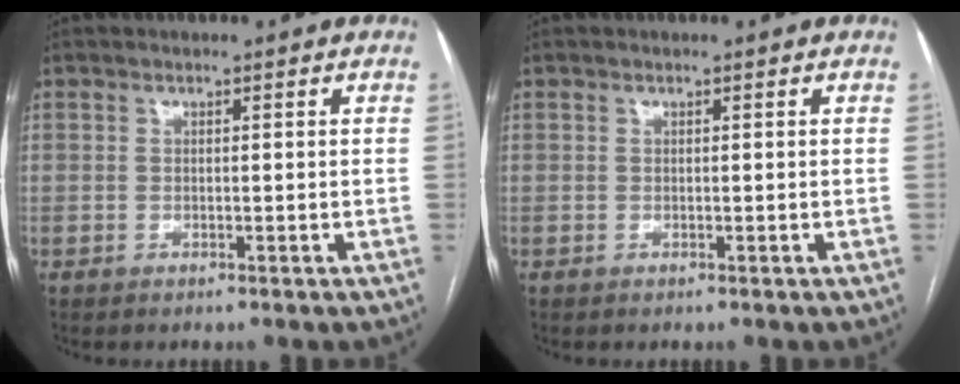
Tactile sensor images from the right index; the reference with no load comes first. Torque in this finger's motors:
{"motor_torque": [0.02, 0.03, 0.01, 0.00]}